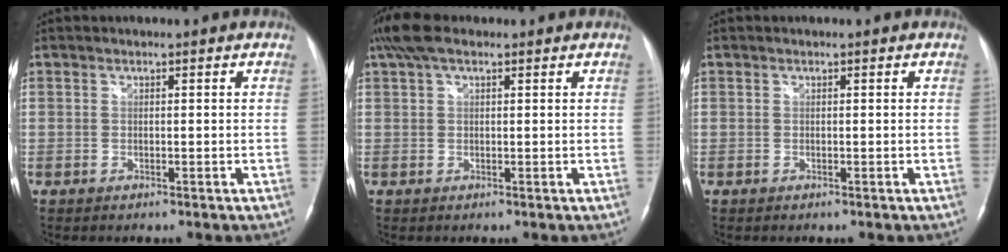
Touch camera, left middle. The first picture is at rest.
{"total": 5.0, "force": [3.3, 1.9, 3.2], "torque": [-0.077, 0.034, 0.065]}
{"total": 0.0}